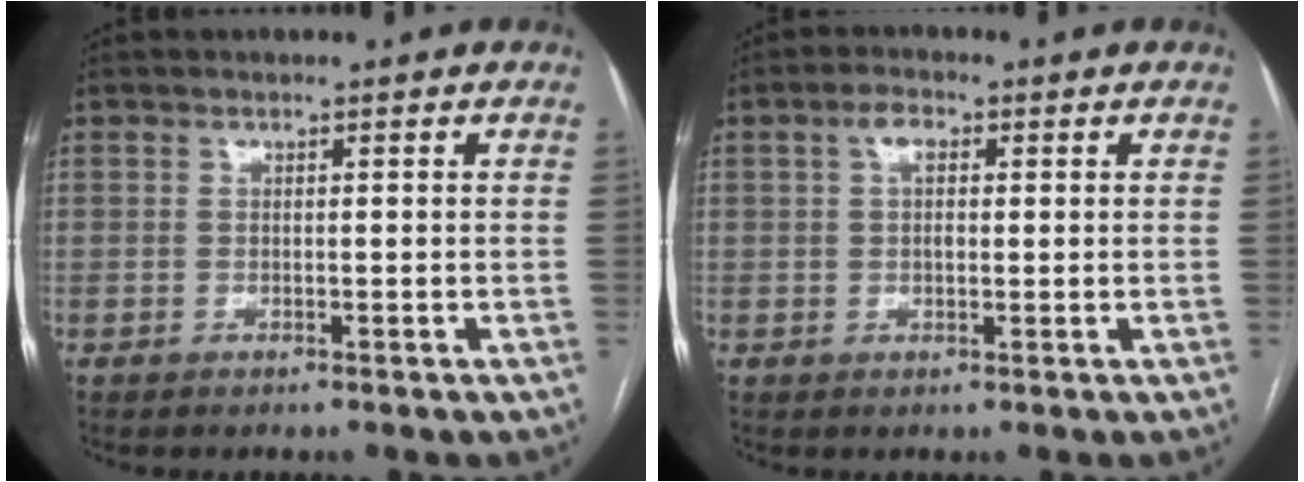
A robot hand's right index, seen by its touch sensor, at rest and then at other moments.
{"total": 3.1, "force": [0.9, 1.8, 2.4], "torque": [-0.047, 0.014, 0.015]}